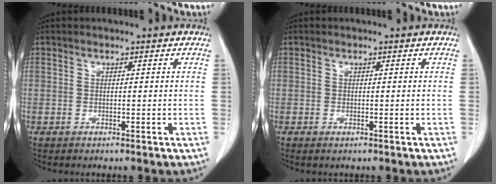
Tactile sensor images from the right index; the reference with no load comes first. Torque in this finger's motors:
{"motor_torque": [0.02, 0.10, 0.08, 0.02]}